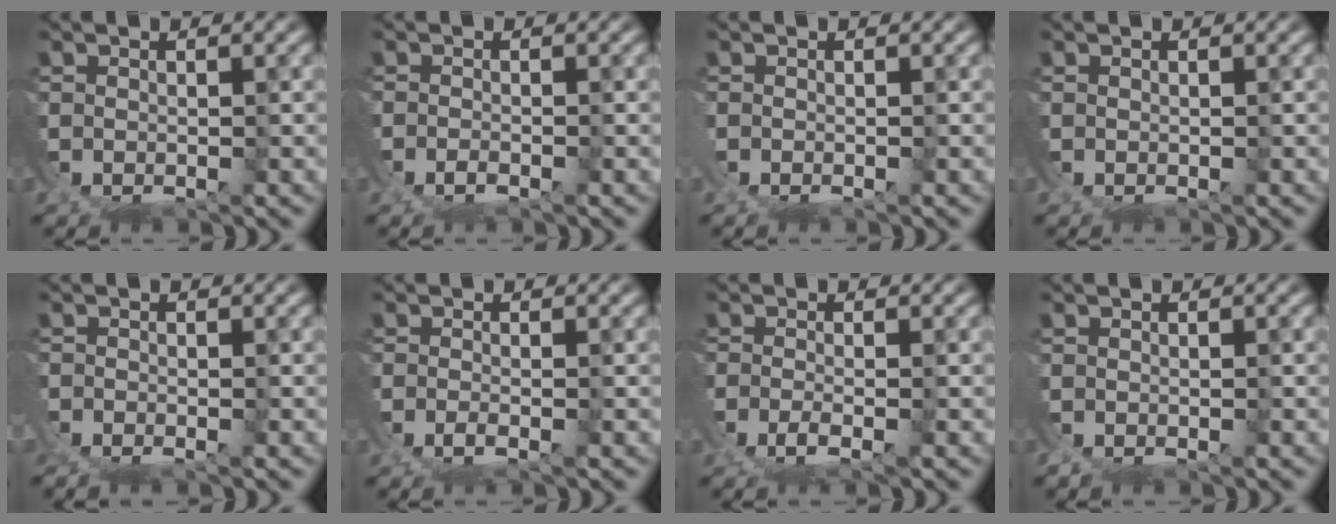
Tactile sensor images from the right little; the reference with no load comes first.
{"total": 1.2, "force": [-1.1, -0.2, 0.3], "torque": [0.003, 0.001, -0.027]}
{"total": 0.6, "force": [-0.2, 0.4, 0.2], "torque": [-0.009, -0.001, -0.005]}
{"total": 0.0}
{"total": 2.1, "force": [-1.7, 1.3, 0.4], "torque": [-0.013, -0.003, -0.036]}
{"total": 1.4, "force": [-1.2, -0.1, 0.6], "torque": [-0.007, -0.002, -0.028]}
{"total": 2.0, "force": [-1.5, 0.1, 1.3], "torque": [-0.020, -0.005, -0.034]}
{"total": 1.0, "force": [-0.6, 0.7, 0.3], "torque": [-0.009, -0.001, -0.014]}